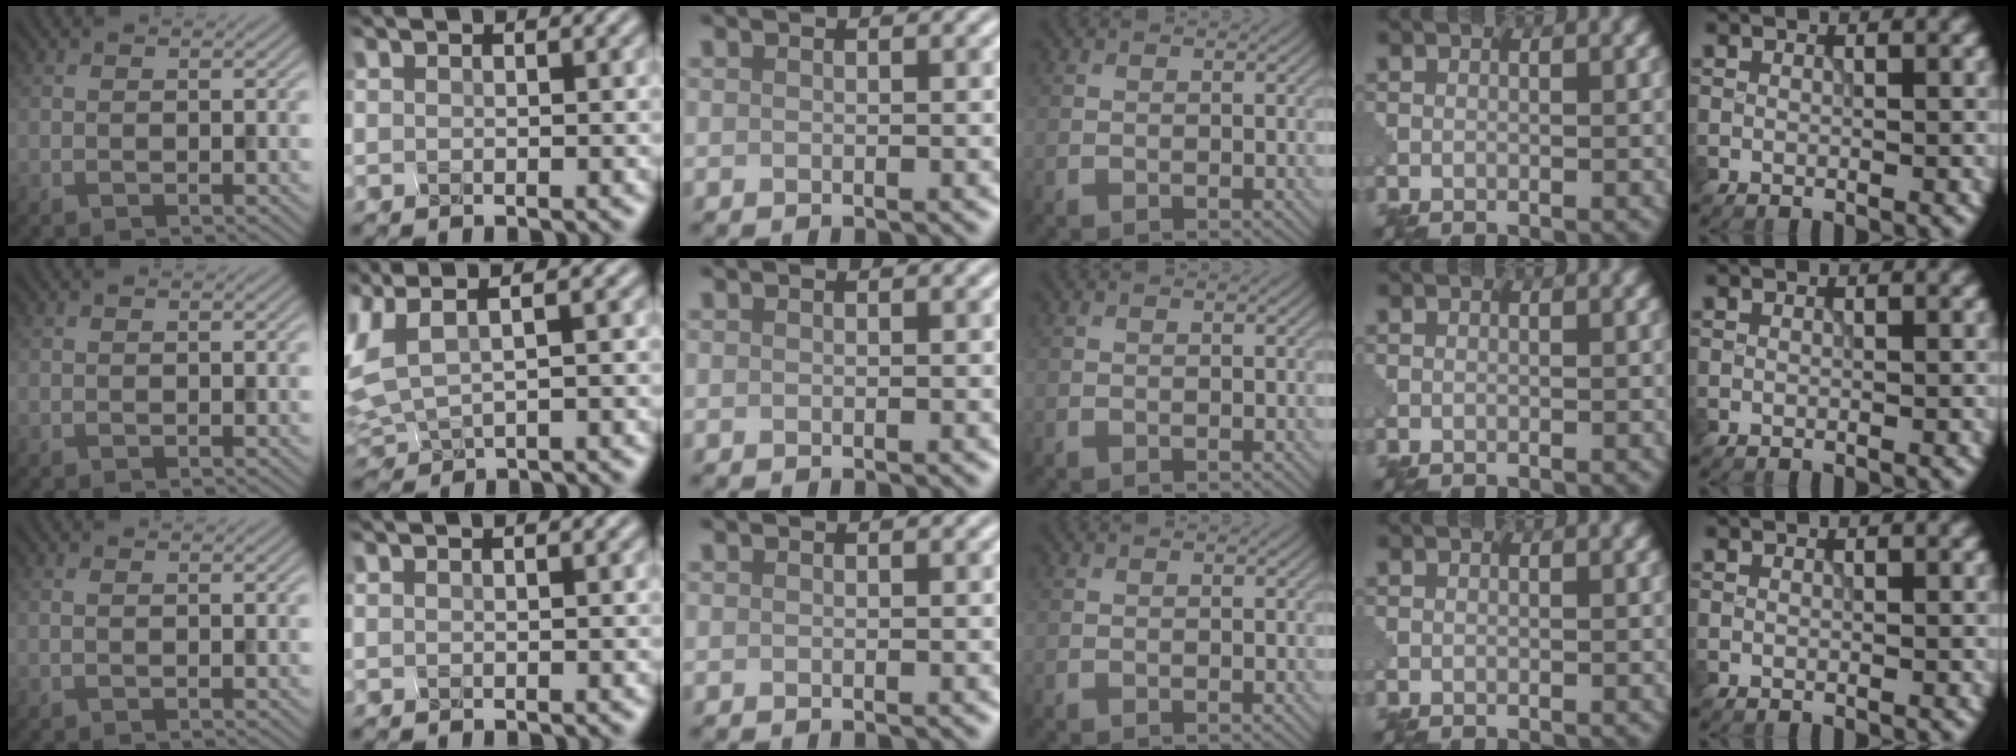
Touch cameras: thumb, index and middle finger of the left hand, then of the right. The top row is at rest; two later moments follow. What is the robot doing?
{"motion": "squeeze", "object": "clothespin"}